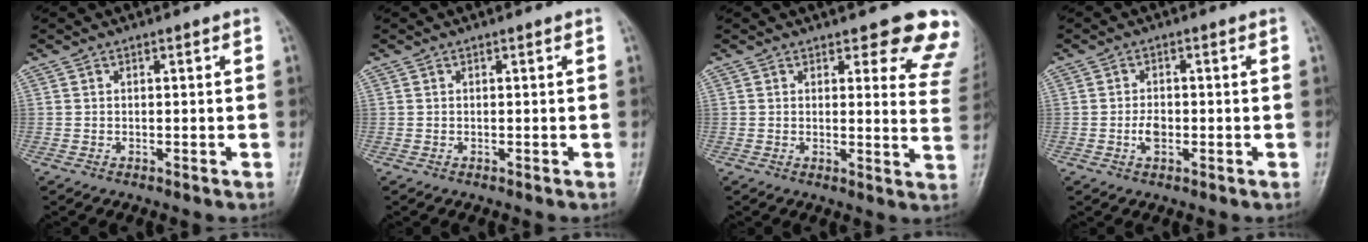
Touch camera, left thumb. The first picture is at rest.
{"total": 0.0}
{"total": 11.3, "force": [9.6, 3.8, 4.7], "torque": [0.002, -0.062, 0.078]}
{"total": 3.1, "force": [-0.8, 1.9, 2.3], "torque": [-0.038, 0.006, -0.016]}